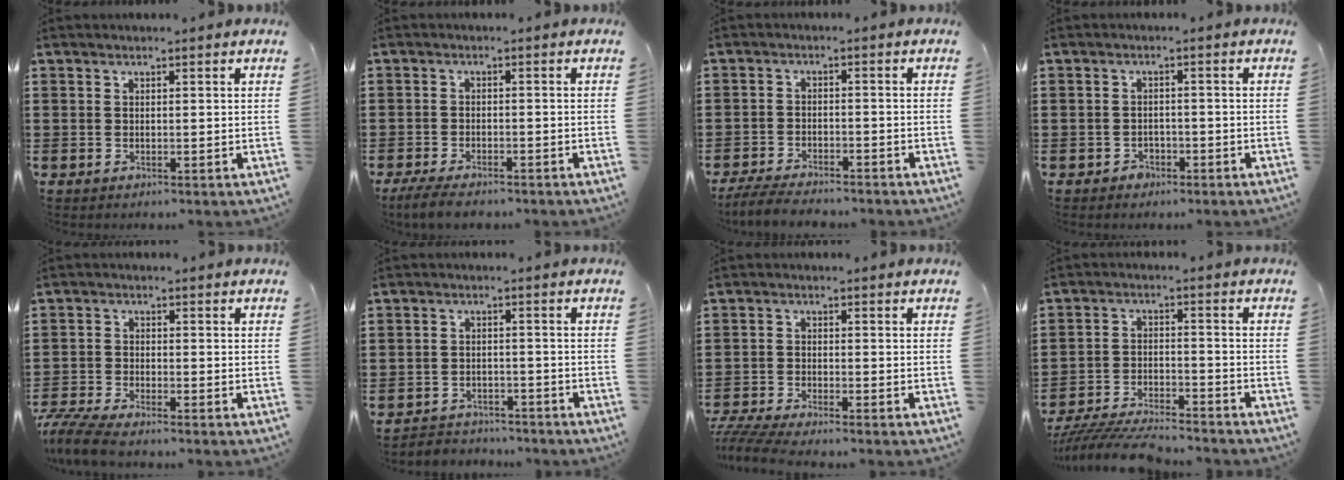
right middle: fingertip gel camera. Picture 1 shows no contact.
{"total": 3.4, "force": [-3.0, 0.7, 1.3], "torque": [-0.035, -0.003, -0.064]}
{"total": 4.2, "force": [-4.1, 0.7, 0.8], "torque": [-0.028, -0.004, -0.088]}
{"total": 1.5, "force": [-1.3, 0.9, 0.1], "torque": [-0.009, 0.001, -0.029]}
{"total": 4.7, "force": [-4.4, 0.2, 1.8], "torque": [-0.057, -0.016, -0.093]}
{"total": 3.2, "force": [-3.1, 0.8, -0.4], "torque": [-0.001, 0.001, -0.069]}
{"total": 4.0, "force": [-3.8, 0.0, 1.3], "torque": [-0.043, -0.015, -0.082]}
{"total": 6.6, "force": [-6.4, 0.7, 1.6], "torque": [-0.033, 0.003, -0.126]}